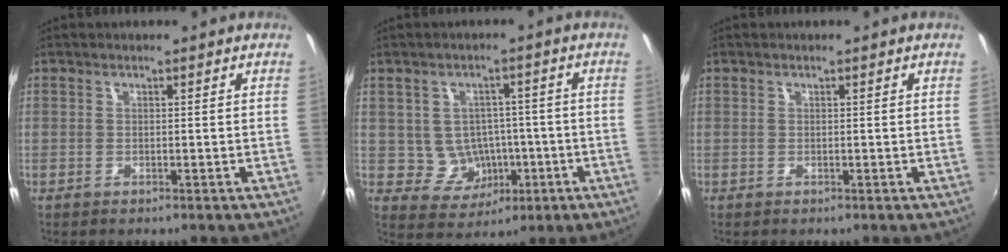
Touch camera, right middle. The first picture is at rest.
{"total": 7.1, "force": [-1.3, 6.6, 2.3], "torque": [-0.055, 0.015, 0.004]}
{"total": 0.0}